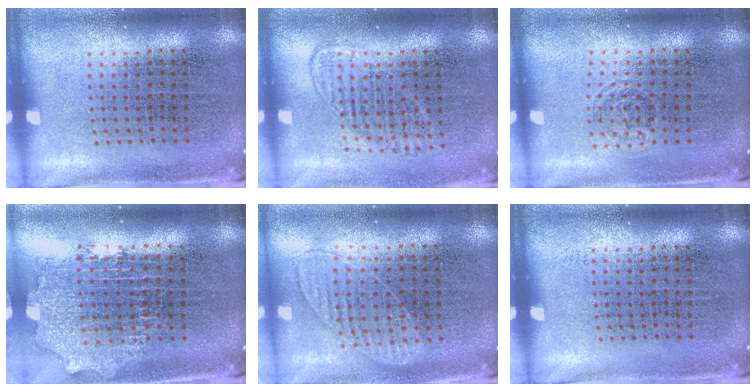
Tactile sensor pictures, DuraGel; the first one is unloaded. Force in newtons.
{"total": 1.4, "press": 1.2, "slide": 0.7}
{"total": 0.7, "press": 0.5, "slide": 0.5}
{"total": 2.1, "press": 1.6, "slide": 1.4}
{"total": 0.9, "press": 0.9, "slide": 0.2}
{"total": 0.0}